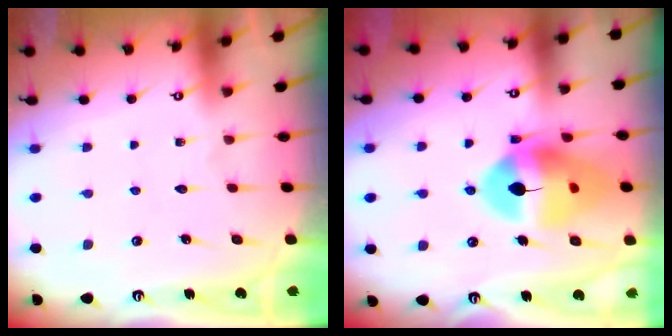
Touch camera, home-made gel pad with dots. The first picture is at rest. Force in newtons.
{"total": 16.1, "press": 16.0, "slide": 1.6}